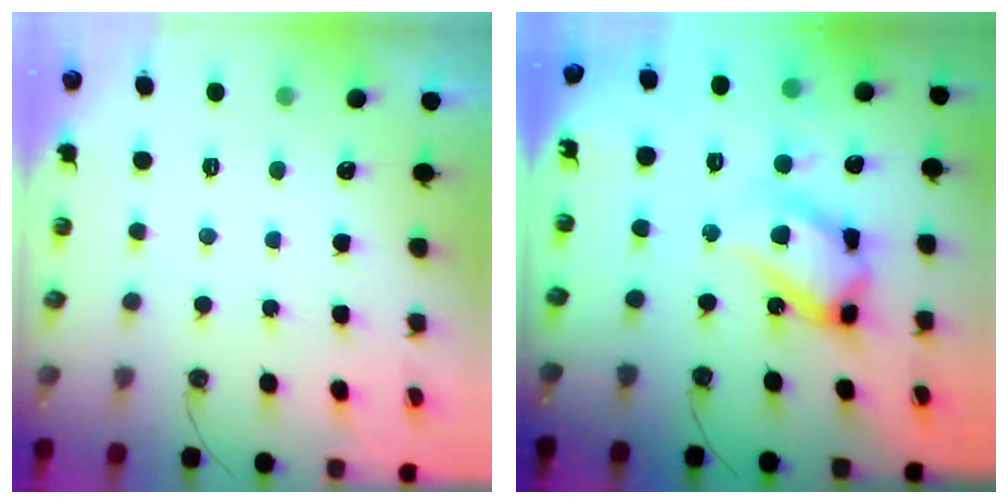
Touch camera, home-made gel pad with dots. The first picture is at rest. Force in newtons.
{"total": 22.7, "press": 22.6, "slide": 2.1}